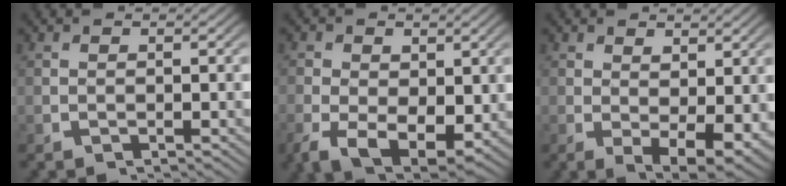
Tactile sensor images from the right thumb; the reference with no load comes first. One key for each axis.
{"total": 7.8, "fx": -1.8, "fy": 5.5, "fz": 5.3, "tx": -0.118, "ty": -0.064, "tz": -0.004}
{"total": 5.1, "fx": -0.5, "fy": 2.9, "fz": 4.1, "tx": -0.077, "ty": -0.040, "tz": 0.015}